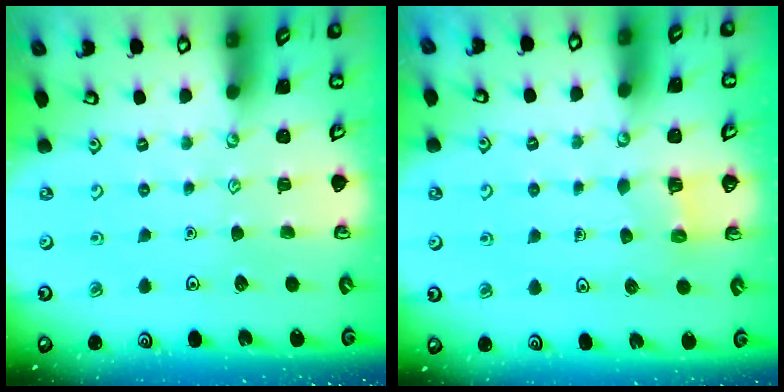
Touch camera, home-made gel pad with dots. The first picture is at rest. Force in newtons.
{"total": 2.5, "press": 2.5, "slide": 0.1}